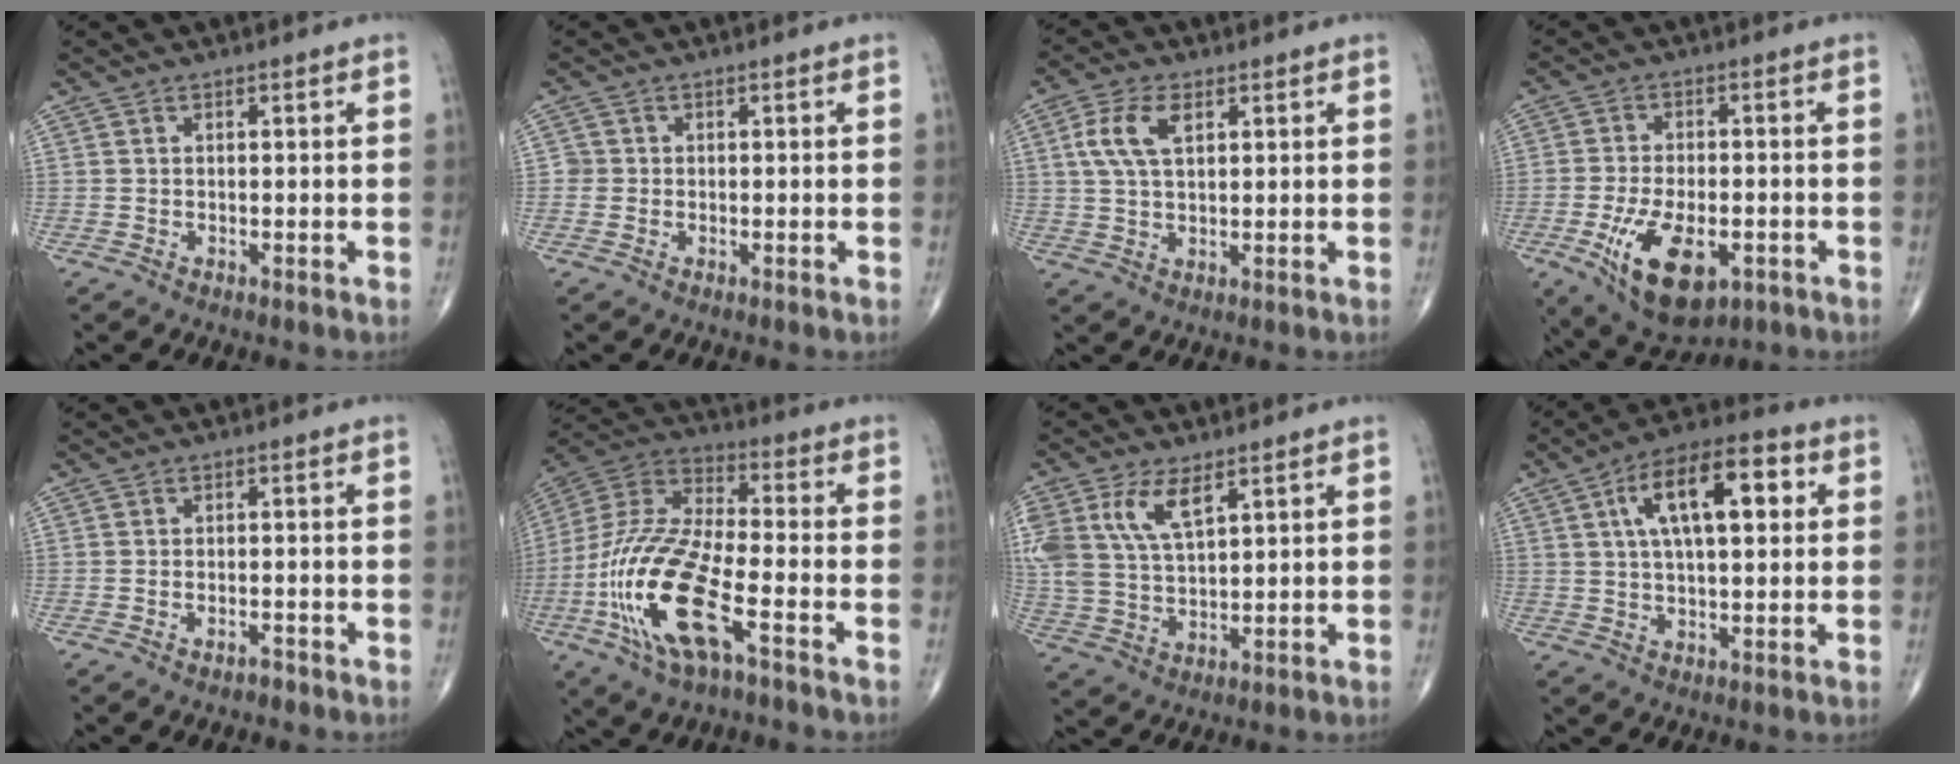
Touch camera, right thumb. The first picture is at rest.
{"total": 1.3, "force": [-0.2, 1.3, 0.0], "torque": [0.009, 0.005, -0.005]}
{"total": 7.2, "force": [2.3, 3.8, 5.7], "torque": [-0.121, 0.005, 0.045]}
{"total": 13.9, "force": [-5.2, 7.1, 10.8], "torque": [-0.177, 0.004, -0.072]}
{"total": 1.3, "force": [-1.1, 0.5, 0.5], "torque": [-0.009, 0.006, -0.016]}
{"total": 20.8, "force": [-7.8, 6.9, 18.0], "torque": [-0.403, 0.022, -0.144]}
{"total": 10.5, "force": [5.0, 5.0, 7.7], "torque": [-0.164, -0.008, 0.107]}
{"total": 14.8, "force": [4.1, 6.4, 12.7], "torque": [-0.196, 0.016, 0.059]}